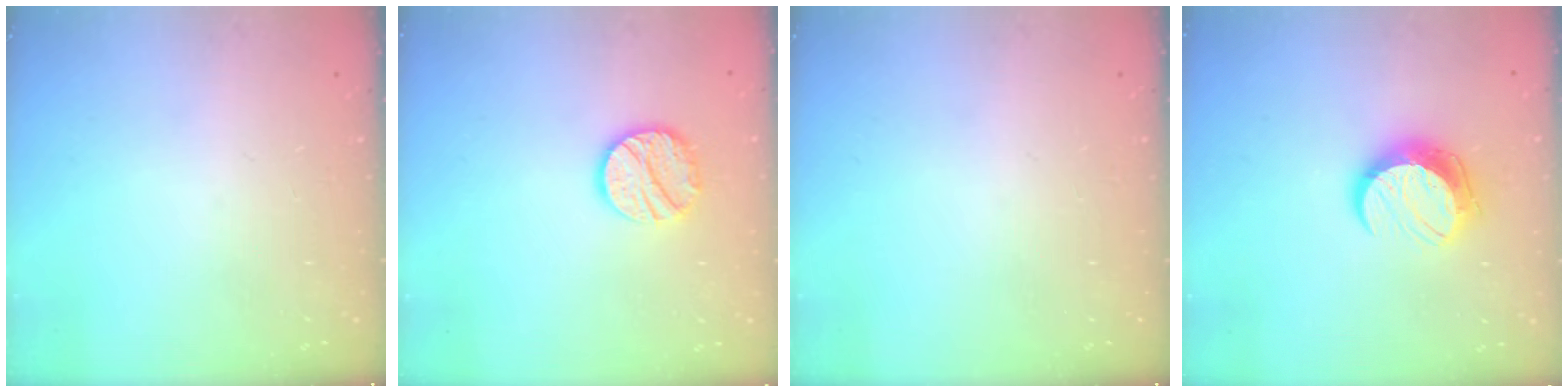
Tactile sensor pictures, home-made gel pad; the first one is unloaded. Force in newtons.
{"total": 12.2, "press": 12.1, "slide": 1.0}
{"total": 0.0}
{"total": 10.7, "press": 10.7, "slide": 0.5}